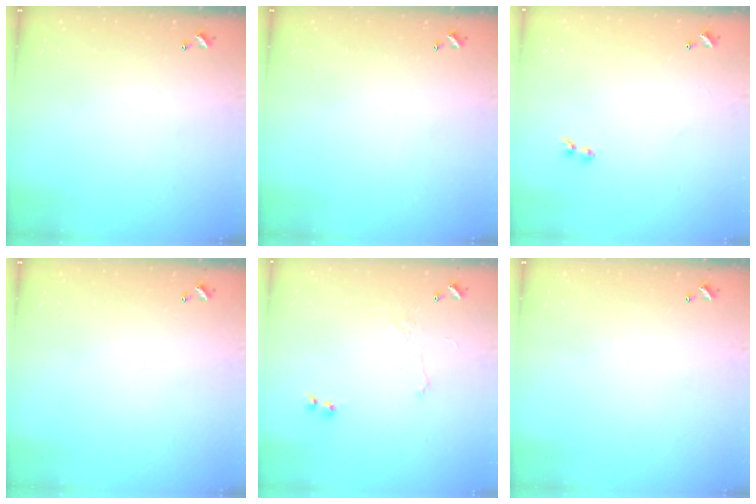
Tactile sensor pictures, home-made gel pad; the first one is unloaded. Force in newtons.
{"total": 0.0}
{"total": 1.9, "press": 1.7, "slide": 0.9}
{"total": 0.0}
{"total": 1.2, "press": 1.0, "slide": 0.8}
{"total": 0.0}